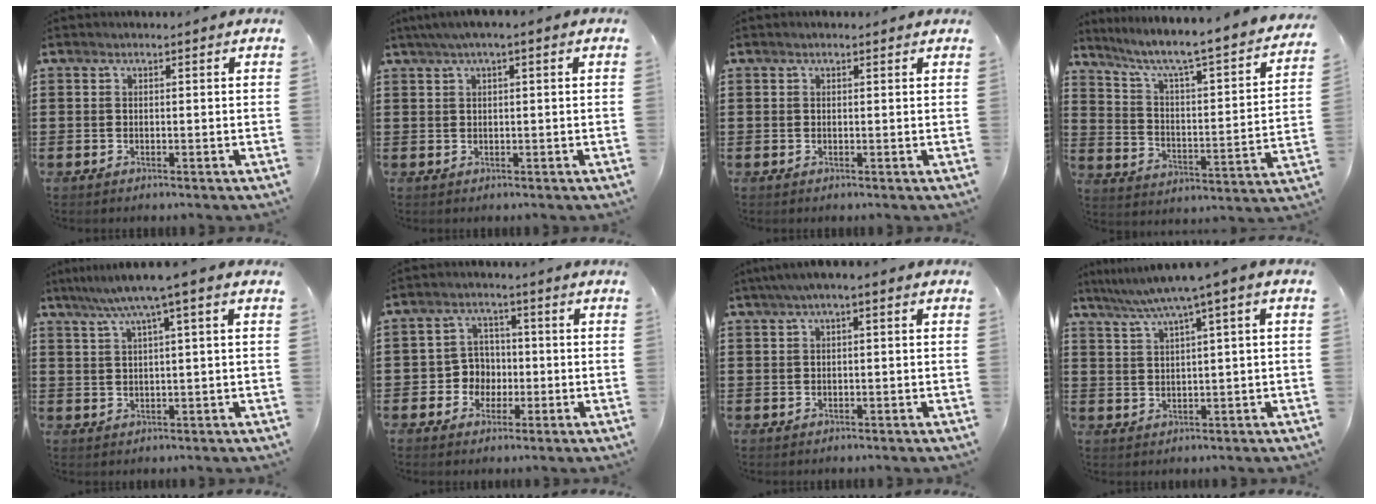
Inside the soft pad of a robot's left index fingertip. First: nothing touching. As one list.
[{"total": 2.0, "force": [0.6, 0.1, 1.9], "torque": [-0.034, 0.000, 0.010]}, {"total": 0.5, "force": [0.4, 0.1, 0.3], "torque": [-0.007, 0.003, 0.007]}, {"total": 5.2, "force": [4.0, 0.1, 3.3], "torque": [-0.085, -0.045, 0.055]}, {"total": 5.3, "force": [2.7, -0.6, 4.5], "torque": [-0.094, -0.007, 0.043]}, {"total": 4.7, "force": [-0.9, 4.4, 1.3], "torque": [-0.040, 0.011, -0.019]}, {"total": 1.8, "force": [-0.4, 0.3, 1.7], "torque": [-0.035, -0.002, -0.011]}, {"total": 4.8, "force": [2.4, -0.3, 4.2], "torque": [-0.087, -0.013, 0.037]}]